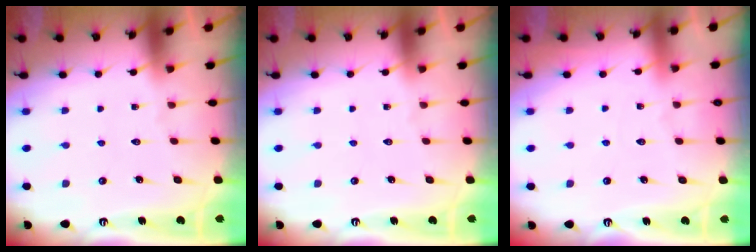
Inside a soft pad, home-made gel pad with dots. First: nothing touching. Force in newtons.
{"total": 0.0}
{"total": 2.6, "press": 2.6, "slide": 0.3}